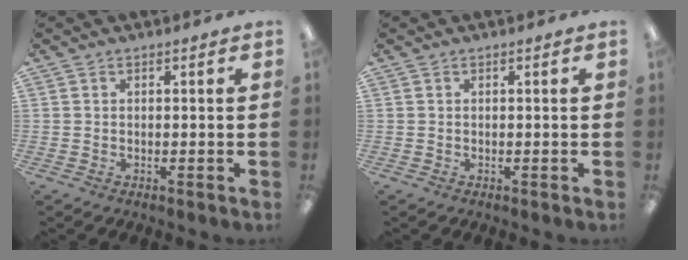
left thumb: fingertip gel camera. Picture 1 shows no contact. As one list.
[{"total": 0.0}]